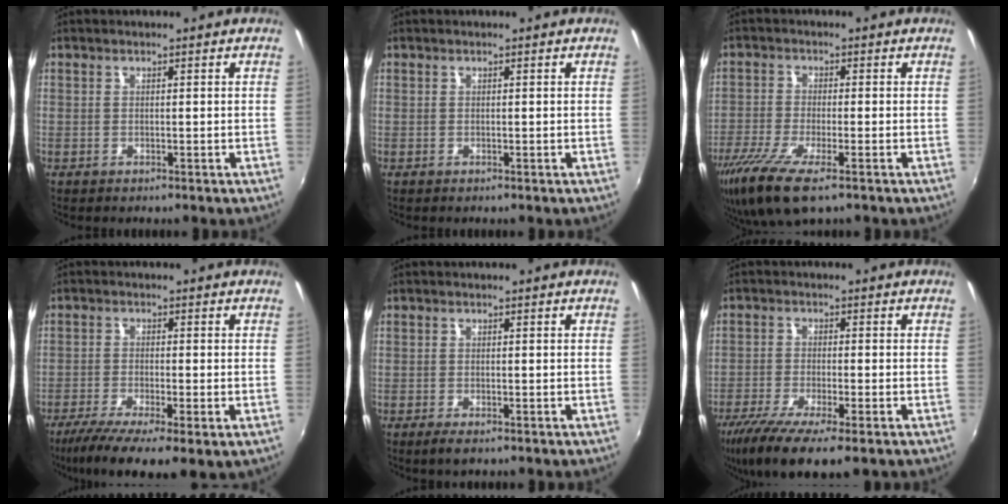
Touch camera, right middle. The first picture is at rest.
{"total": 0.0}
{"total": 10.6, "force": [-6.8, 2.6, 7.8], "torque": [-0.179, -0.040, -0.128]}
{"total": 10.2, "force": [-5.7, 2.6, 8.0], "torque": [-0.168, -0.039, -0.096]}
{"total": 2.2, "force": [-1.3, 0.6, 1.6], "torque": [-0.033, -0.010, -0.022]}
{"total": 11.8, "force": [-7.6, 2.6, 8.6], "torque": [-0.185, -0.048, -0.135]}